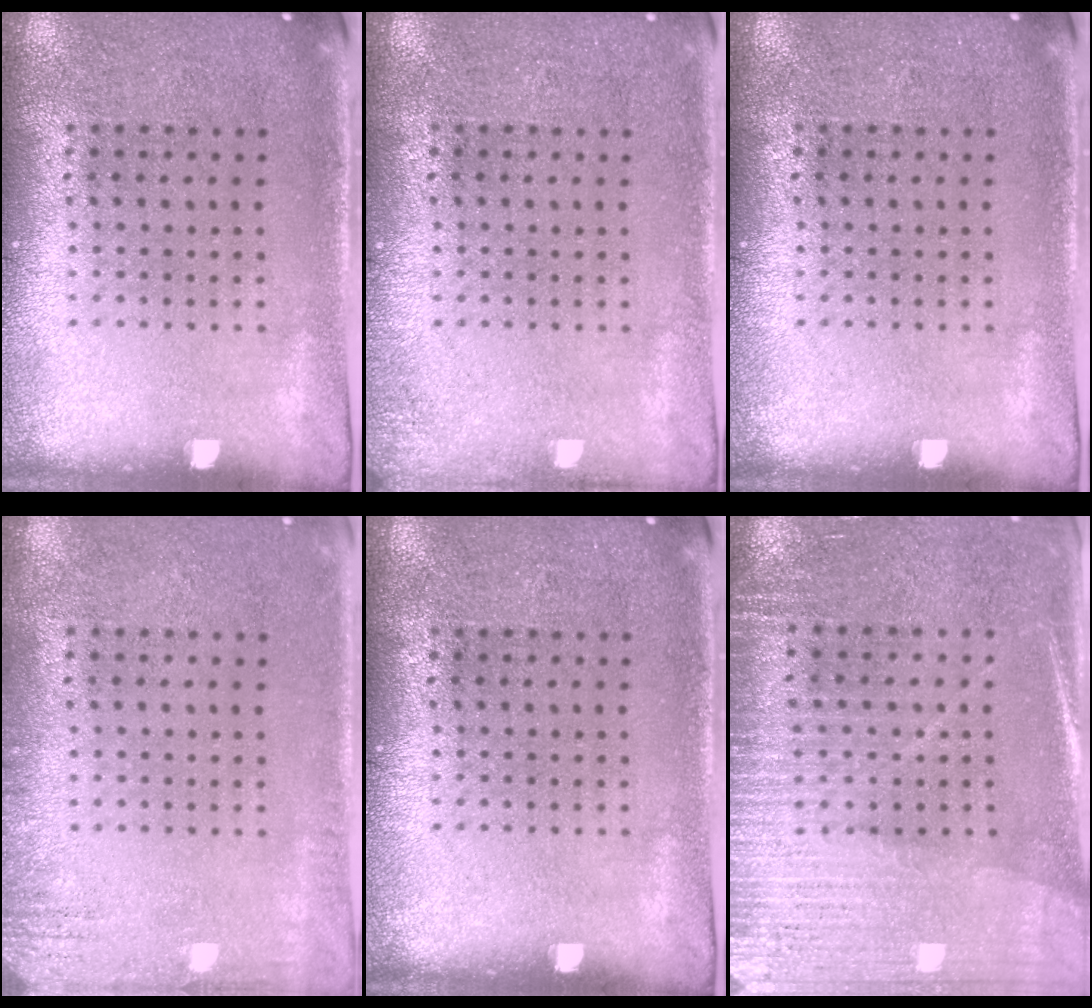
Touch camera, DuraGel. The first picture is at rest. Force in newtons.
{"total": 1.0, "press": 1.0, "slide": 0.3}
{"total": 0.0}
{"total": 1.6, "press": 1.5, "slide": 0.3}
{"total": 0.0}
{"total": 3.2, "press": 3.0, "slide": 1.0}